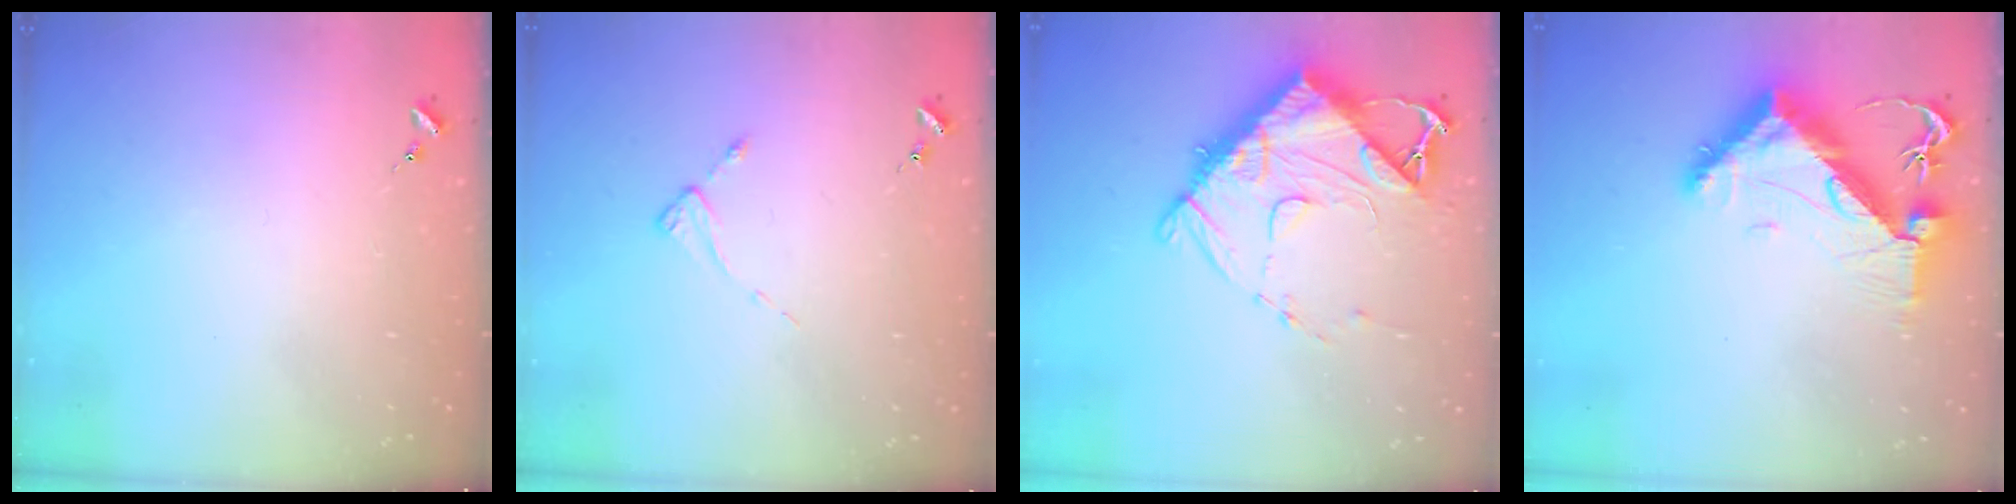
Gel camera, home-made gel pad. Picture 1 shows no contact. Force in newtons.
{"total": 2.0, "press": 2.0, "slide": 0.3}
{"total": 13.6, "press": 13.6, "slide": 0.8}
{"total": 10.8, "press": 10.8, "slide": 1.3}